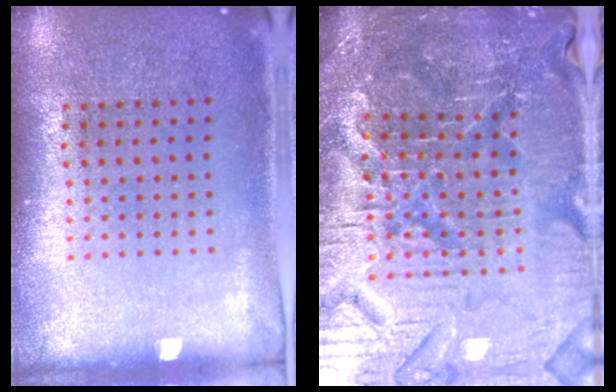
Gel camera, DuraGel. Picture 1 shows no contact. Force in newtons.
{"total": 5.3, "press": 5.1, "slide": 1.4}